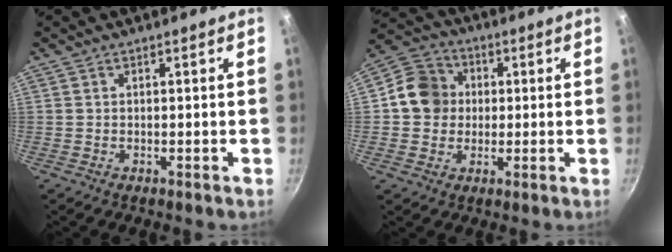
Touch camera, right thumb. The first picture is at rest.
{"total": 9.6, "force": [0.7, 8.7, 3.9], "torque": [-0.035, 0.016, -0.007]}